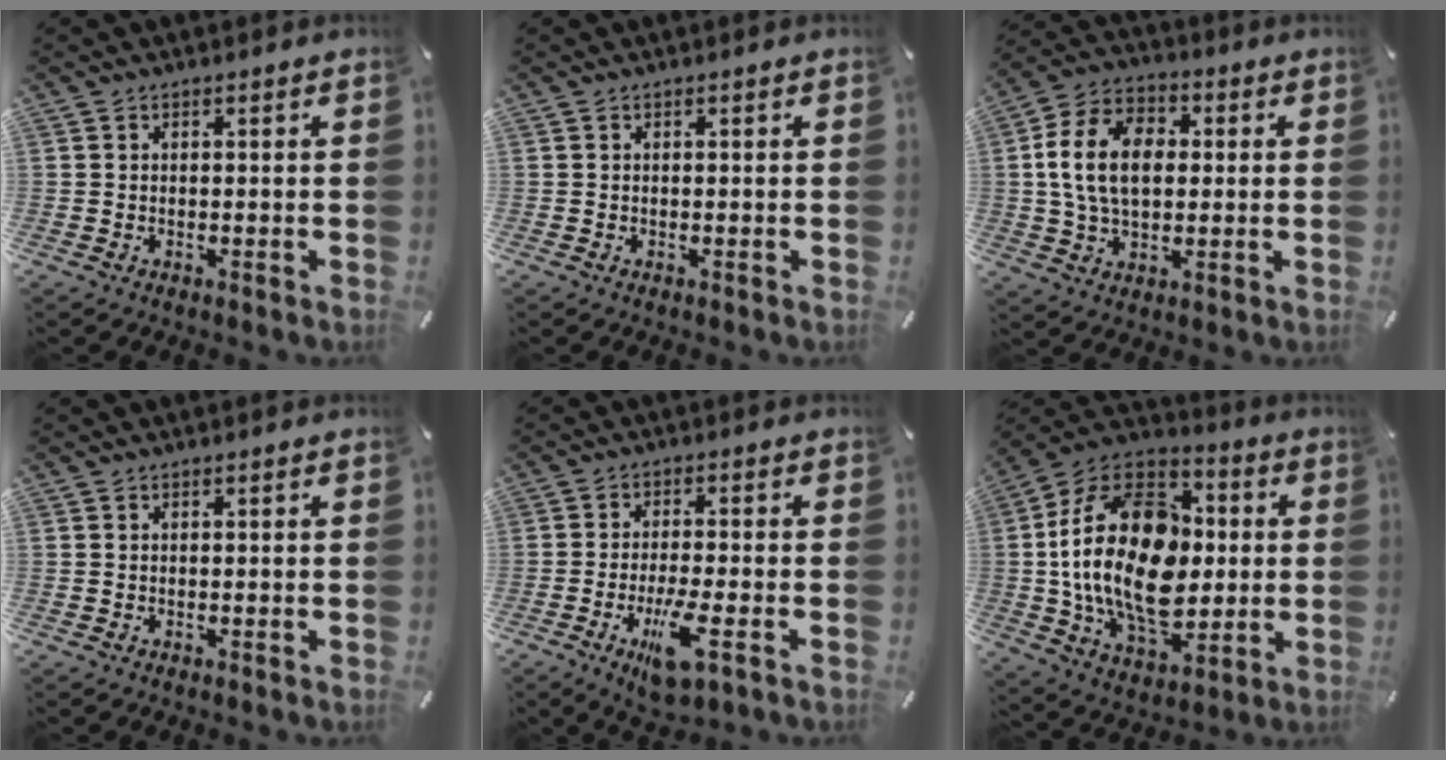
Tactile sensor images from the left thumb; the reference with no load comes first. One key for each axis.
{"total": 0.0}
{"total": 14.1, "fx": 1.0, "fy": 9.9, "fz": 10.1, "tx": -0.220, "ty": 0.015, "tz": 0.015}
{"total": 0.0}
{"total": 9.3, "fx": -3.6, "fy": 2.6, "fz": 8.2, "tx": -0.159, "ty": -0.001, "tz": -0.060}
{"total": 26.8, "fx": -0.7, "fy": 18.2, "fz": 19.7, "tx": -0.399, "ty": 0.009, "tz": -0.009}